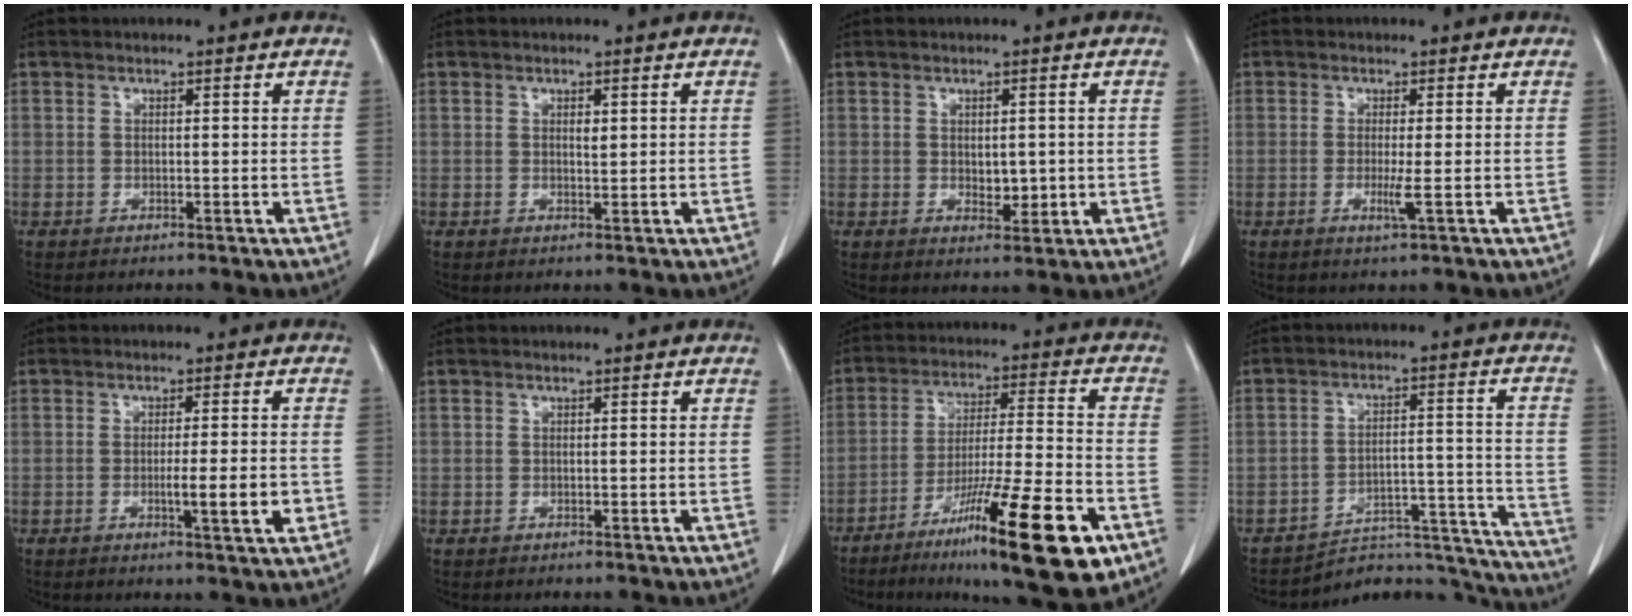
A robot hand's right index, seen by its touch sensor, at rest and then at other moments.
{"total": 1.0, "force": [0.4, 0.4, 0.8], "torque": [-0.013, -0.002, 0.005]}
{"total": 2.8, "force": [-0.1, 1.6, 2.3], "torque": [-0.030, -0.004, 0.005]}
{"total": 2.2, "force": [-0.6, -0.4, 2.1], "torque": [-0.041, -0.006, -0.011]}
{"total": 5.5, "force": [-1.5, 0.1, 5.3], "torque": [-0.076, -0.007, -0.021]}
{"total": 0.0}
{"total": 19.9, "force": [-10.6, 1.5, 16.8], "torque": [-0.246, -0.030, -0.172]}
{"total": 17.2, "force": [-16.9, 3.5, 0.7], "torque": [0.018, 0.068, -0.219]}